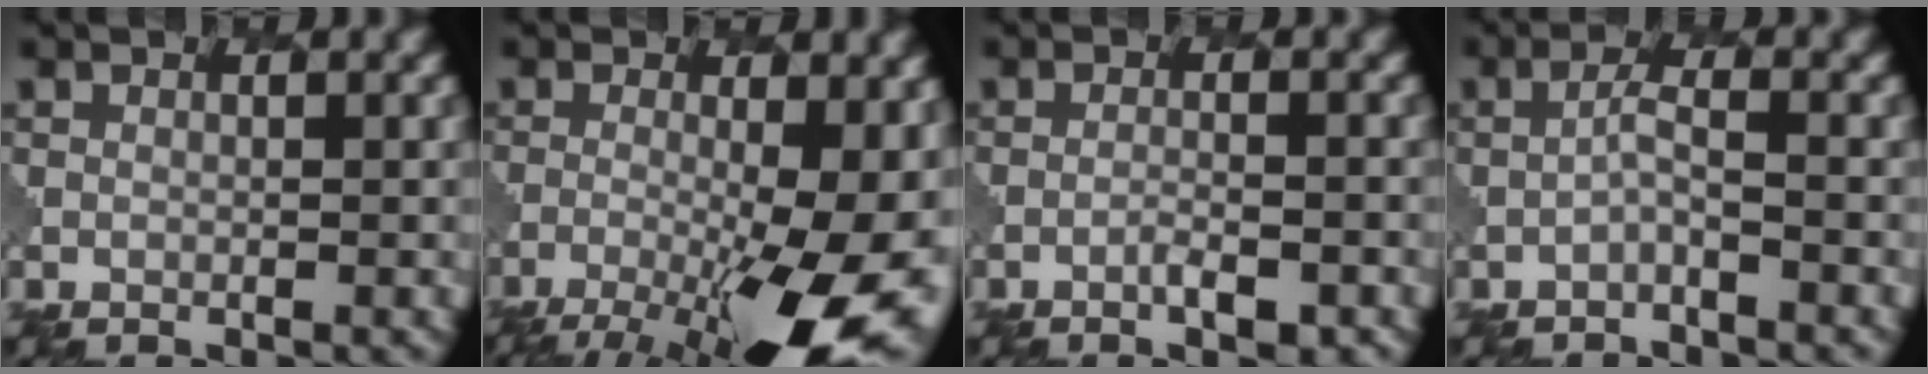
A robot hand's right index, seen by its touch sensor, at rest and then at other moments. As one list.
[{"total": 12.9, "force": [-4.6, 3.9, 11.4], "torque": [-0.177, -0.021, -0.064]}, {"total": 1.9, "force": [-1.0, 0.4, 1.5], "torque": [-0.026, 0.003, -0.017]}, {"total": 1.2, "force": [-0.5, 0.1, 1.1], "torque": [-0.023, 0.008, -0.011]}]